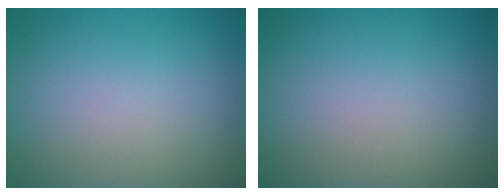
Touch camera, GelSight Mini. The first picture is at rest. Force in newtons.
{"total": 0.0}